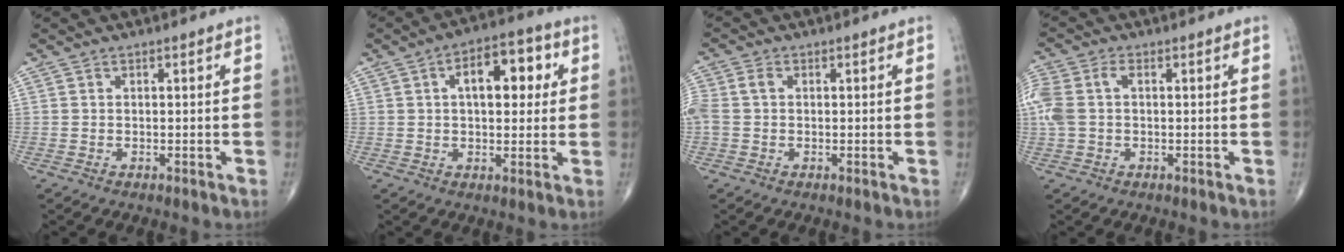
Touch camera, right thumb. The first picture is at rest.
{"total": 10.7, "force": [2.6, 5.6, 8.7], "torque": [-0.096, 0.017, 0.032]}
{"total": 3.9, "force": [0.3, 2.8, 2.7], "torque": [-0.080, 0.016, 0.005]}
{"total": 8.5, "force": [0.7, 5.6, 6.4], "torque": [-0.182, 0.023, 0.016]}